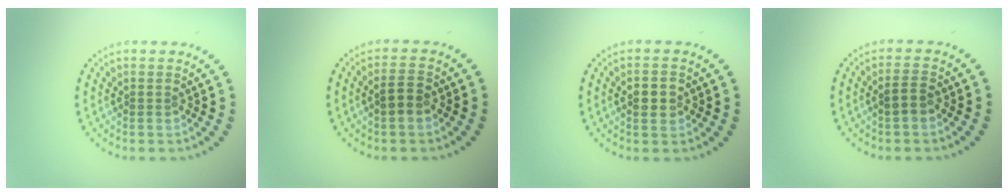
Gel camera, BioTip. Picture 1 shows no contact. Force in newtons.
{"total": 2.0, "press": 2.0, "slide": 0.3}
{"total": 2.6, "press": 2.6, "slide": 0.0}
{"total": 1.2, "press": 1.1, "slide": 0.5}